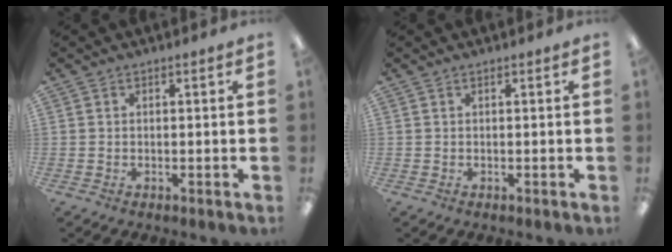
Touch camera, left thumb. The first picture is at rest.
{"total": 0.0}